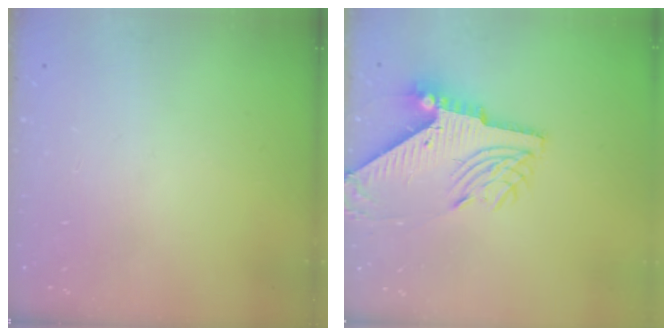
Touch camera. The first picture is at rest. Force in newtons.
{"total": 10.4, "press": 10.3, "slide": 1.4}